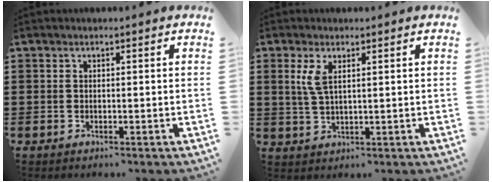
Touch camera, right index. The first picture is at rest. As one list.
[{"total": 3.5, "force": [1.5, 1.2, 2.9], "torque": [-0.070, 0.003, 0.023]}]